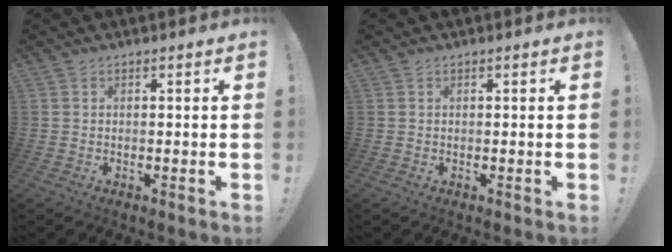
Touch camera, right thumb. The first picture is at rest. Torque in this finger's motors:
{"motor_torque": [-0.08, 0.18, 0.04, -0.16, 0.03]}